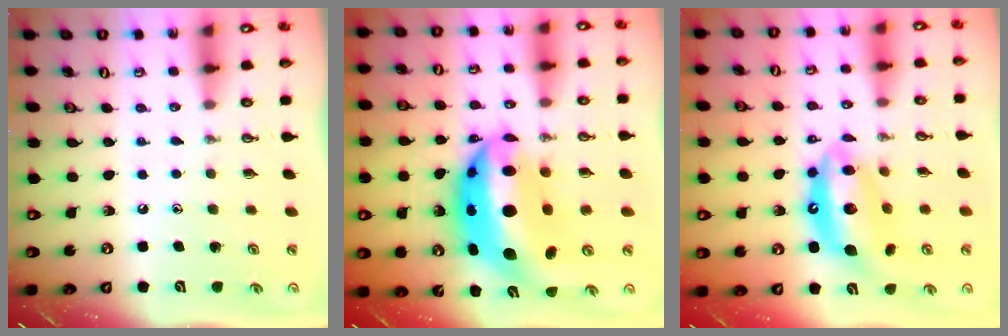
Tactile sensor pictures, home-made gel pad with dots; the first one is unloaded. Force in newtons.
{"total": 20.7, "press": 20.7, "slide": 1.6}
{"total": 14.8, "press": 14.7, "slide": 1.7}